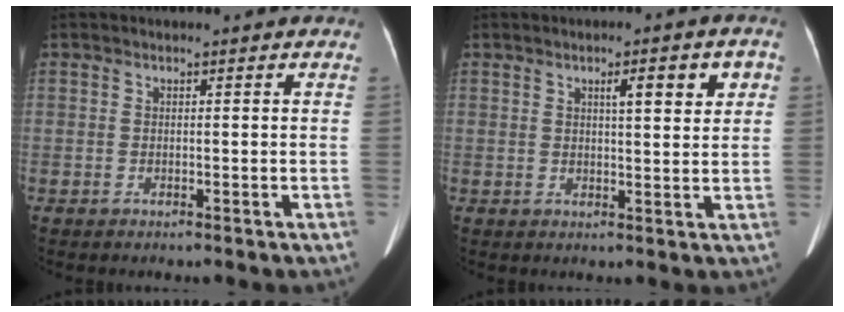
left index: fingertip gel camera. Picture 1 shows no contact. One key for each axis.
{"total": 5.2, "fx": 2.1, "fy": 0.9, "fz": 4.7, "tx": -0.067, "ty": 0.011, "tz": 0.031}